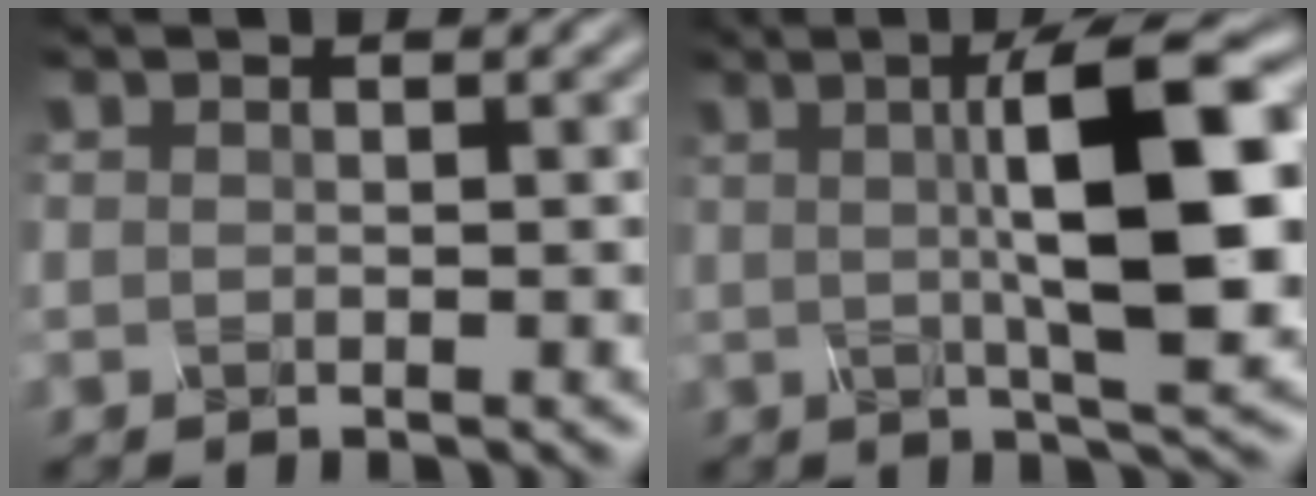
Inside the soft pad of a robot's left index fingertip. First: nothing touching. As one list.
[{"total": 10.8, "force": [1.5, 2.6, 10.4], "torque": [-0.139, 0.011, 0.023]}]